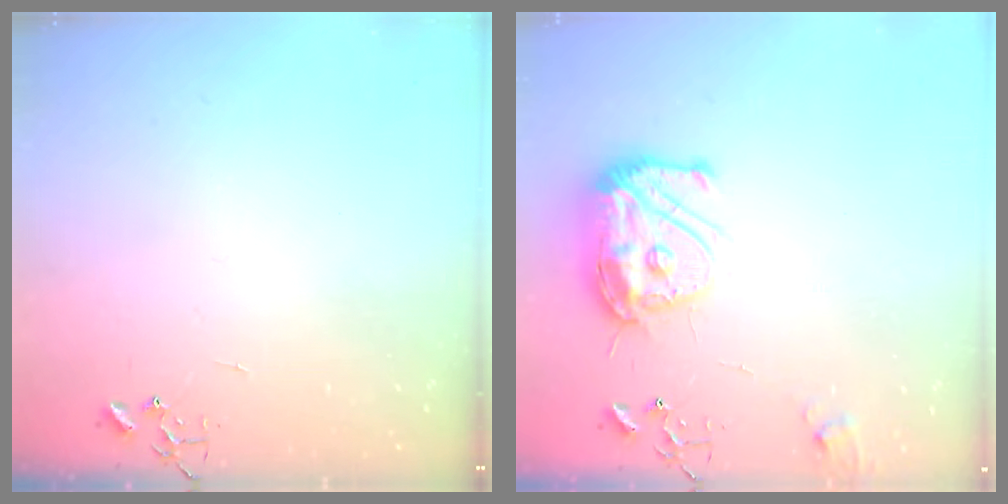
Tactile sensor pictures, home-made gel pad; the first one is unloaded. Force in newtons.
{"total": 16.6, "press": 16.5, "slide": 1.6}